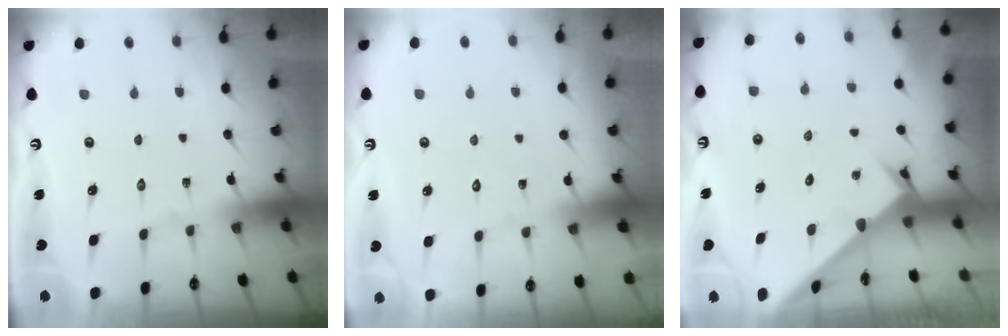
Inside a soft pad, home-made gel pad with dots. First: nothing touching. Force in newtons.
{"total": 4.3, "press": 4.2, "slide": 0.3}
{"total": 2.5, "press": 2.5, "slide": 0.3}